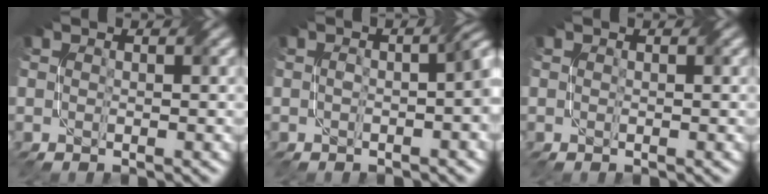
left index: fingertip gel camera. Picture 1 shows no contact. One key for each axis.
{"total": 4.0, "fx": -0.7, "fy": 1.4, "fz": 3.7, "tx": -0.053, "ty": 0.008, "tz": -0.009}
{"total": 0.0}